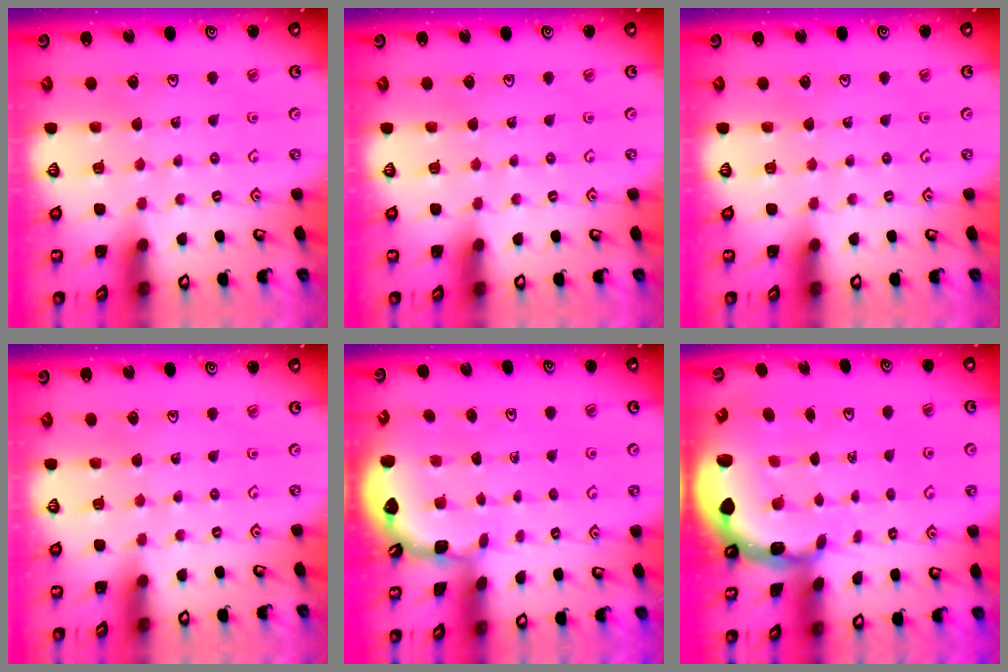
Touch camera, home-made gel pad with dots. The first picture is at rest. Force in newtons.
{"total": 0.0}
{"total": 0.0}
{"total": 0.0}
{"total": 1.1, "press": 1.1, "slide": 0.1}
{"total": 3.8, "press": 3.6, "slide": 1.0}